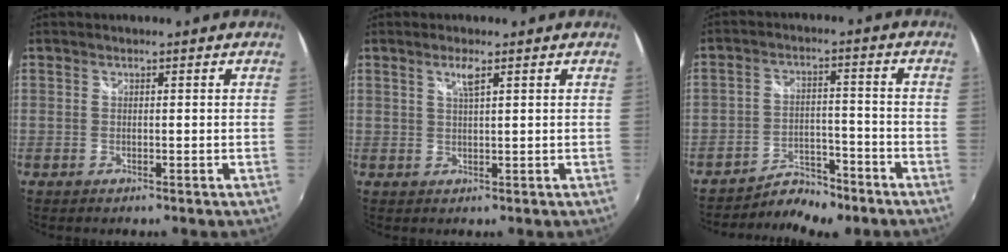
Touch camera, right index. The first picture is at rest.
{"total": 2.5, "force": [1.3, 0.3, 2.0], "torque": [-0.036, 0.001, 0.024]}
{"total": 6.1, "force": [-6.0, 0.6, 0.9], "torque": [-0.019, 0.002, -0.092]}